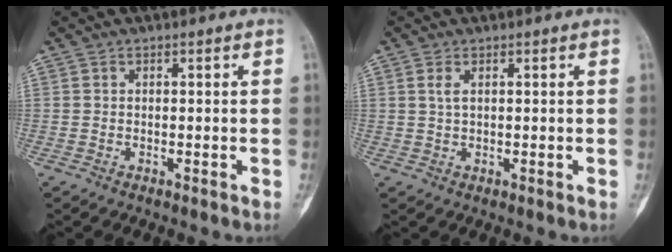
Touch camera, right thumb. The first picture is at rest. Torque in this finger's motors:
{"motor_torque": [-0.45, 0.31, -0.02, -0.02, -0.03]}